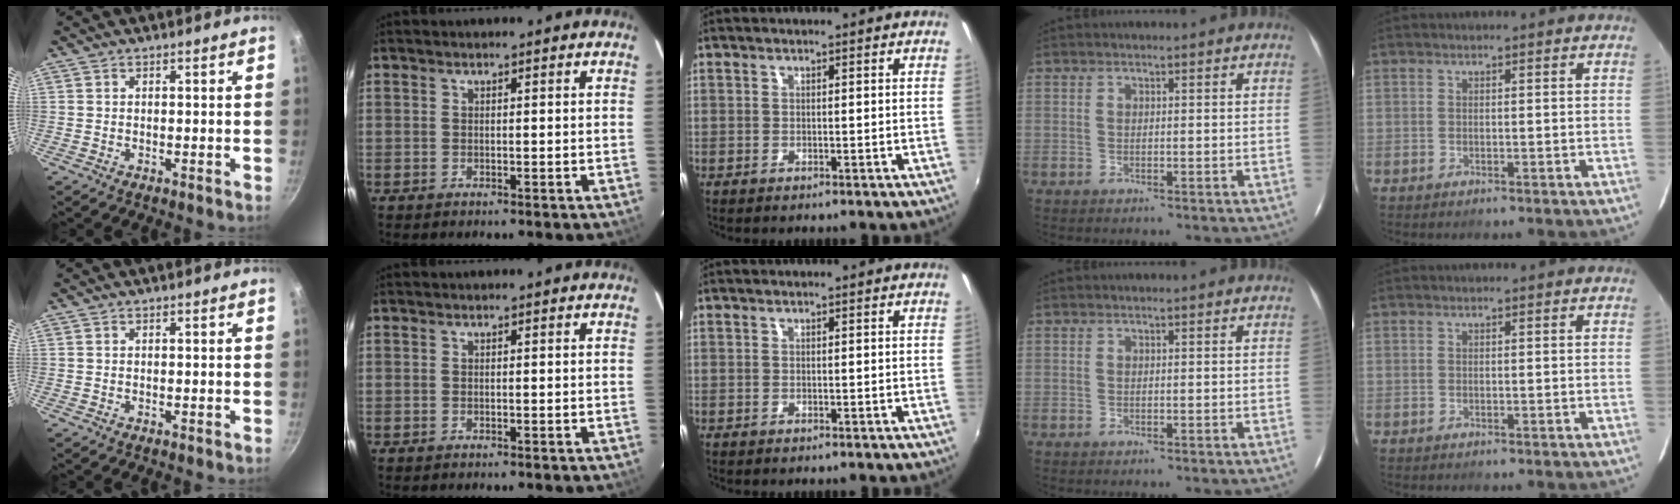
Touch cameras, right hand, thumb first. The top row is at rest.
{}